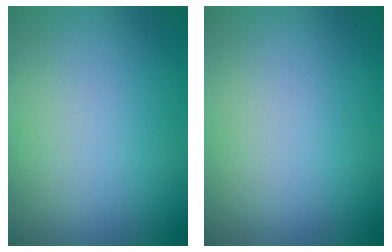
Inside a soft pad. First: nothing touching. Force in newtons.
{"total": 0.0}